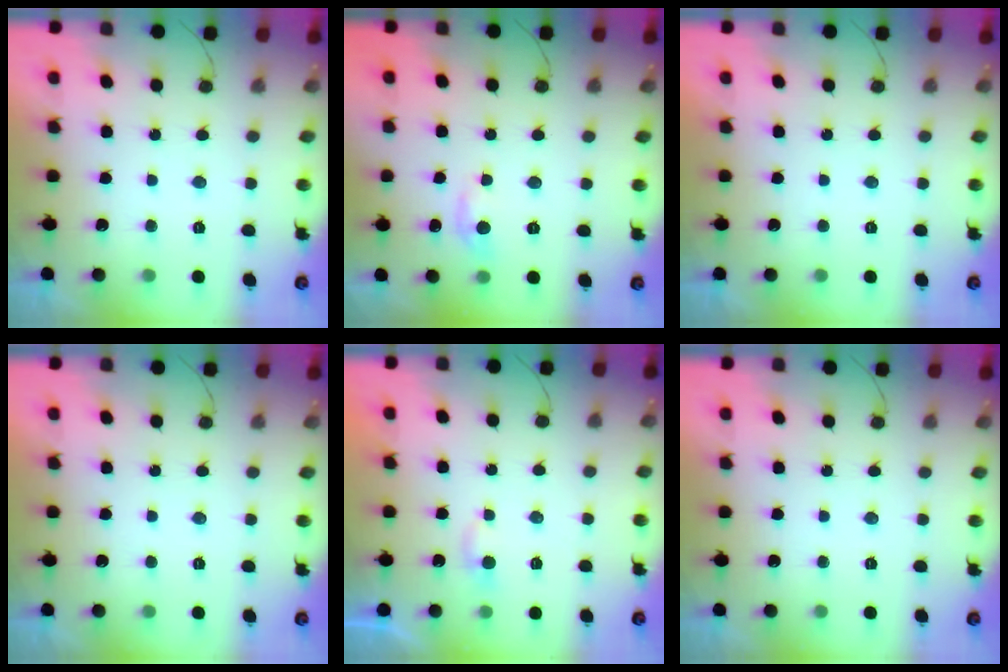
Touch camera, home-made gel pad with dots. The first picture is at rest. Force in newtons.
{"total": 5.0, "press": 4.9, "slide": 0.8}
{"total": 0.0}
{"total": 0.0}
{"total": 2.8, "press": 2.8, "slide": 0.2}
{"total": 0.0}